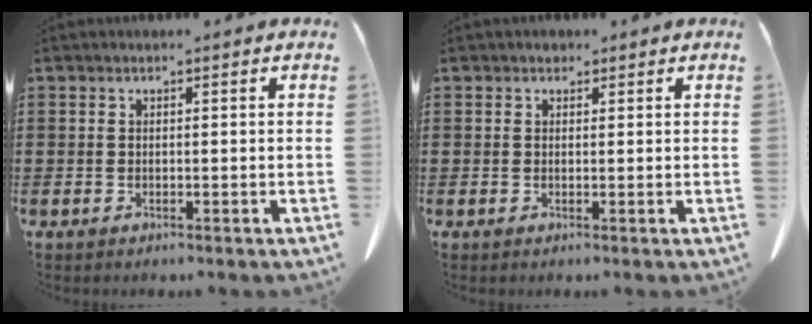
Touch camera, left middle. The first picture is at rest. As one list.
[{"total": 0.7, "force": [0.5, 0.5, 0.1], "torque": [0.004, 0.000, 0.008]}]